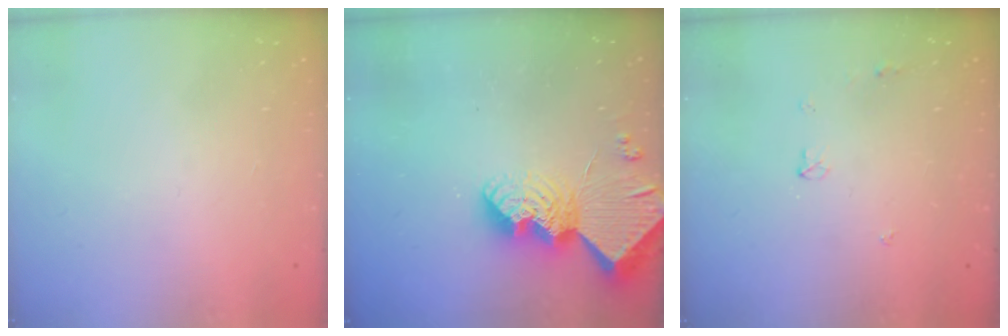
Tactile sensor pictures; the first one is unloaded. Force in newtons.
{"total": 13.7, "press": 13.6, "slide": 1.1}
{"total": 3.1, "press": 3.1, "slide": 0.6}